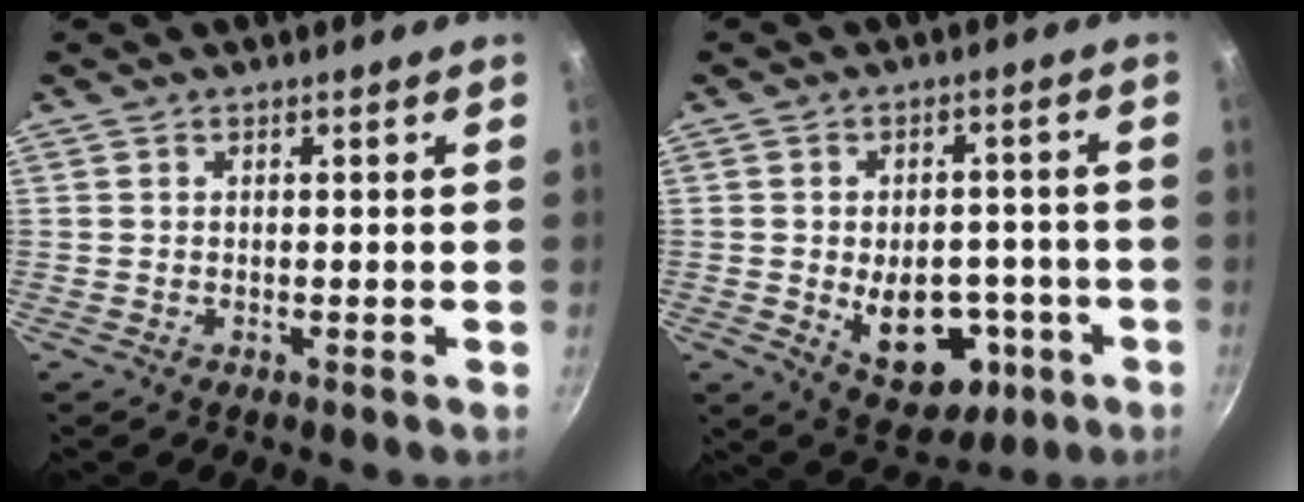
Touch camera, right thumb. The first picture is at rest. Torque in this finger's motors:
{"motor_torque": [-0.46, 0.74, 0.50, 0.50, 0.04]}